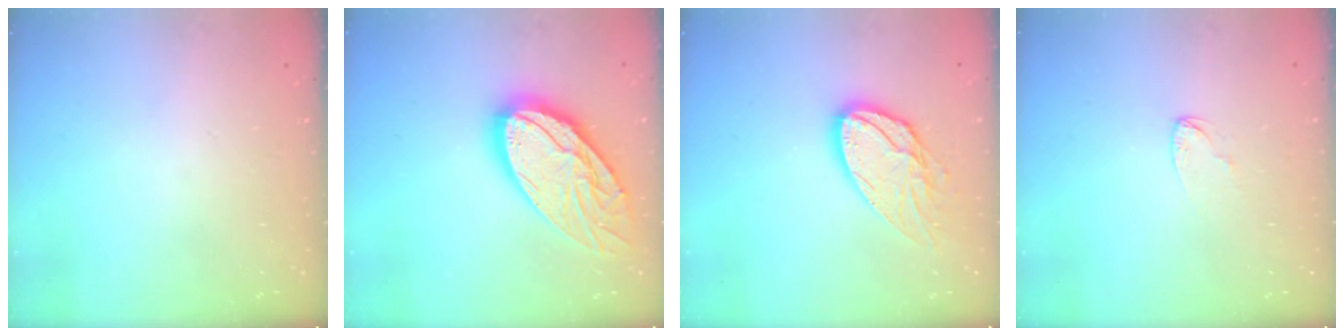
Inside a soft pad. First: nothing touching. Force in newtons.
{"total": 24.2, "press": 24.1, "slide": 2.4}
{"total": 14.6, "press": 14.5, "slide": 1.2}
{"total": 2.4, "press": 2.4, "slide": 0.2}